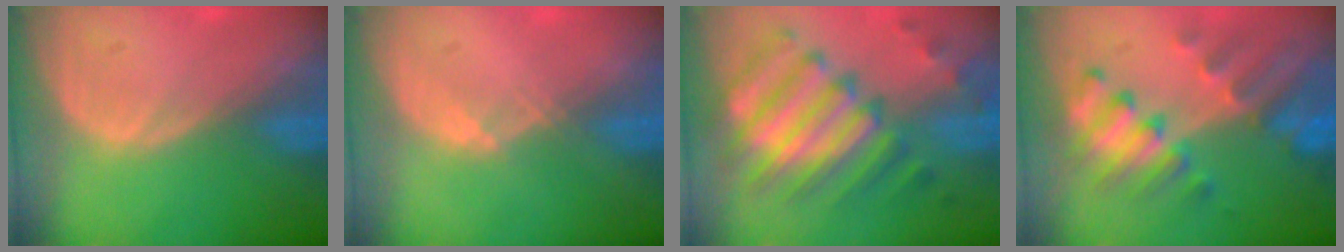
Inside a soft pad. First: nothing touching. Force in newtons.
{"total": 1.0, "press": 0.8, "slide": 0.5}
{"total": 10.9, "press": 10.4, "slide": 3.4}
{"total": 8.8, "press": 8.4, "slide": 2.8}